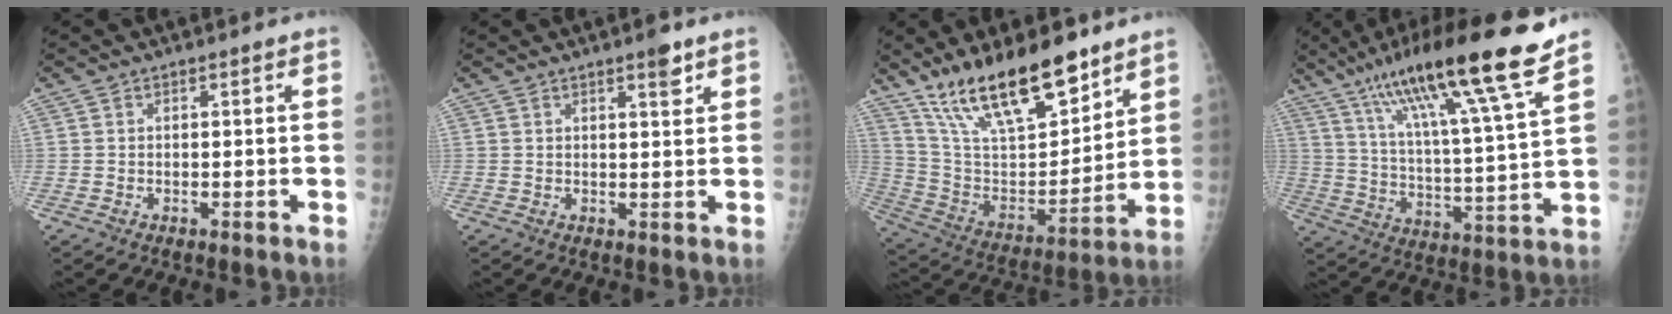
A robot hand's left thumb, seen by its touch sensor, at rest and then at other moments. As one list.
[{"total": 3.0, "force": [2.0, 1.0, 2.0], "torque": [-0.018, -0.010, 0.025]}, {"total": 22.0, "force": [15.6, 7.6, 13.5], "torque": [-0.196, -0.073, 0.285]}, {"total": 21.6, "force": [14.6, 1.3, 15.8], "torque": [-0.253, -0.045, 0.247]}]